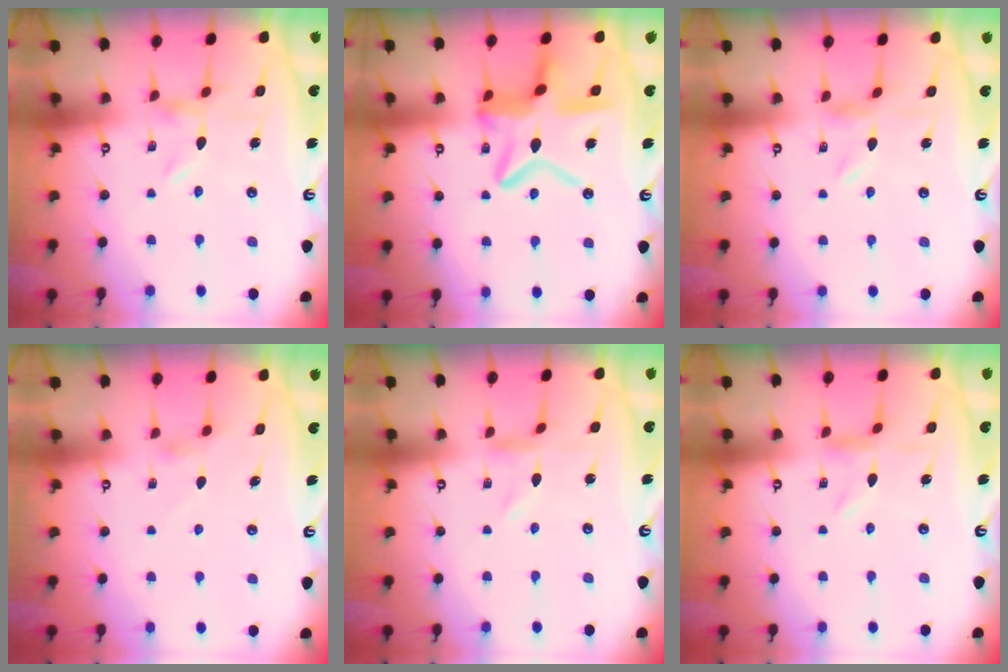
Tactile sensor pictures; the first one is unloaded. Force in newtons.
{"total": 14.9, "press": 14.8, "slide": 1.4}
{"total": 0.8, "press": 0.8, "slide": 0.2}
{"total": 1.8, "press": 1.8, "slide": 0.4}
{"total": 0.0}
{"total": 1.5, "press": 1.4, "slide": 0.4}